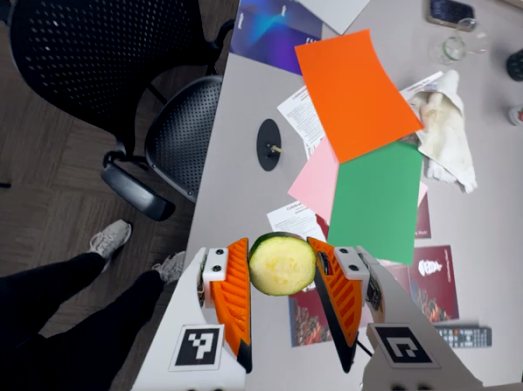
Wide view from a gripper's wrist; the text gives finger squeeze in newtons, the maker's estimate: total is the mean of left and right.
{"total": 11.8, "left": 12.3, "right": 11.3}